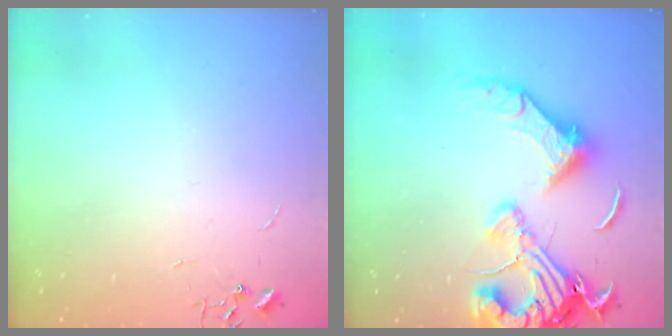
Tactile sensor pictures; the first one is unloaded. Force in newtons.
{"total": 23.0, "press": 22.9, "slide": 2.9}